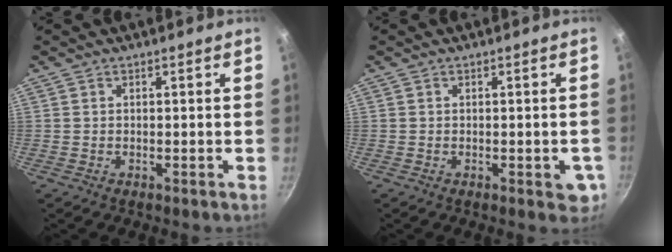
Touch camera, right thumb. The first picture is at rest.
{"total": 4.1, "force": [-1.1, 1.7, 3.5], "torque": [-0.031, -0.004, -0.014]}